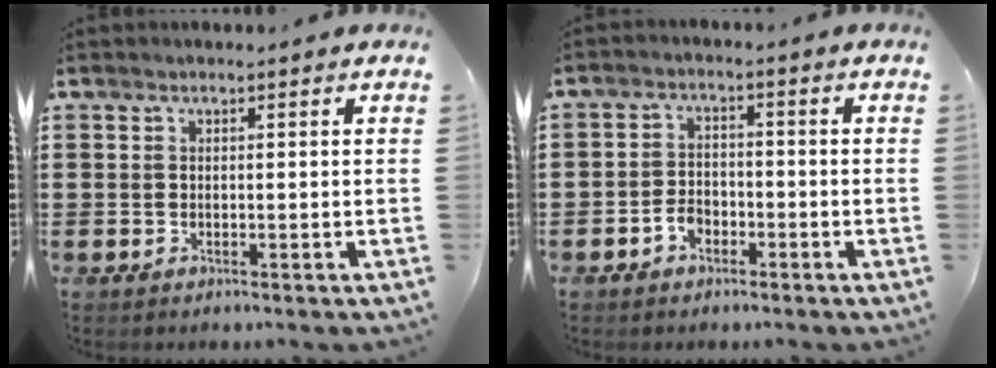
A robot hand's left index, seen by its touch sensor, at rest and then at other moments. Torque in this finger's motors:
{"motor_torque": [0.20, 0.20, 0.17, 0.02]}